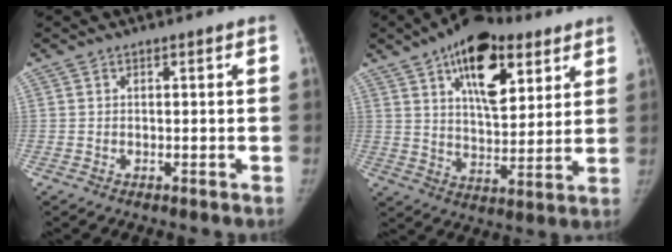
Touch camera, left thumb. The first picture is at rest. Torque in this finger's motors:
{"motor_torque": [0.36, 0.24, 1.80, -0.97, 0.40]}